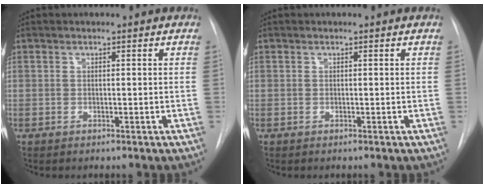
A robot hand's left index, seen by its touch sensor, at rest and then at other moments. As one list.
[{"total": 0.0}]